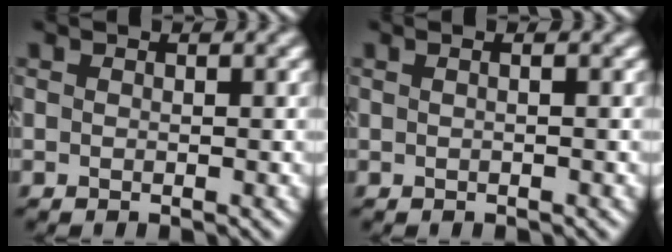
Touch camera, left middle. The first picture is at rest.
{"total": 0.8, "force": [0.2, 0.1, 0.8], "torque": [-0.014, -0.005, -0.003]}